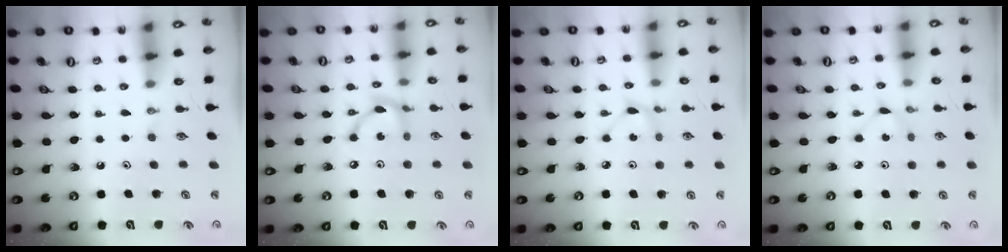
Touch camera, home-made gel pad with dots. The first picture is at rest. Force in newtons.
{"total": 7.9, "press": 7.9, "slide": 0.2}
{"total": 2.5, "press": 2.4, "slide": 0.3}
{"total": 2.4, "press": 2.4, "slide": 0.3}